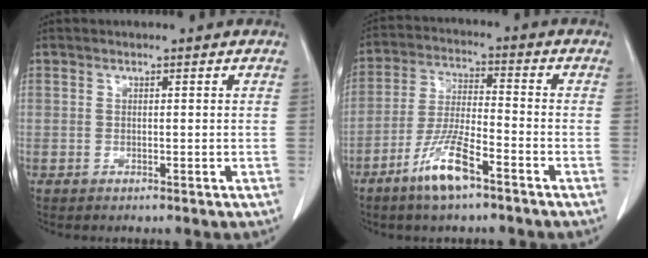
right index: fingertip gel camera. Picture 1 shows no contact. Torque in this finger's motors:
{"motor_torque": [0.99, -0.76, 0.22, 0.06]}